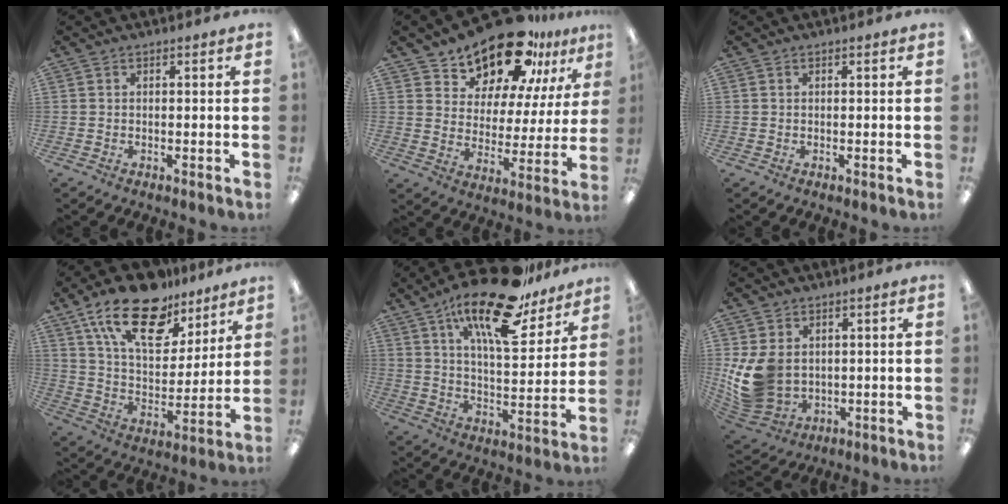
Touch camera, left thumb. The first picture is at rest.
{"total": 18.1, "force": [15.5, 7.1, 6.3], "torque": [-0.112, -0.120, 0.273]}
{"total": 0.0}
{"total": 20.7, "force": [13.8, 10.1, 11.6], "torque": [-0.207, -0.071, 0.245]}
{"total": 22.8, "force": [15.5, 7.8, 14.7], "torque": [-0.234, -0.093, 0.257]}
{"total": 12.8, "force": [1.0, 10.2, 7.6], "torque": [-0.177, -0.005, 0.022]}